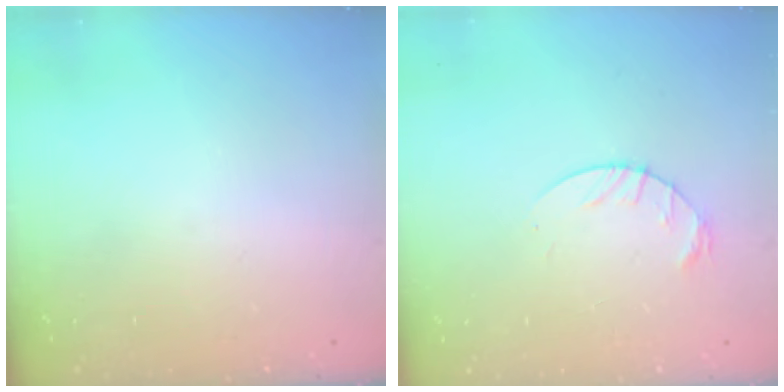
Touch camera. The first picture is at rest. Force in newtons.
{"total": 6.0, "press": 6.0, "slide": 0.8}